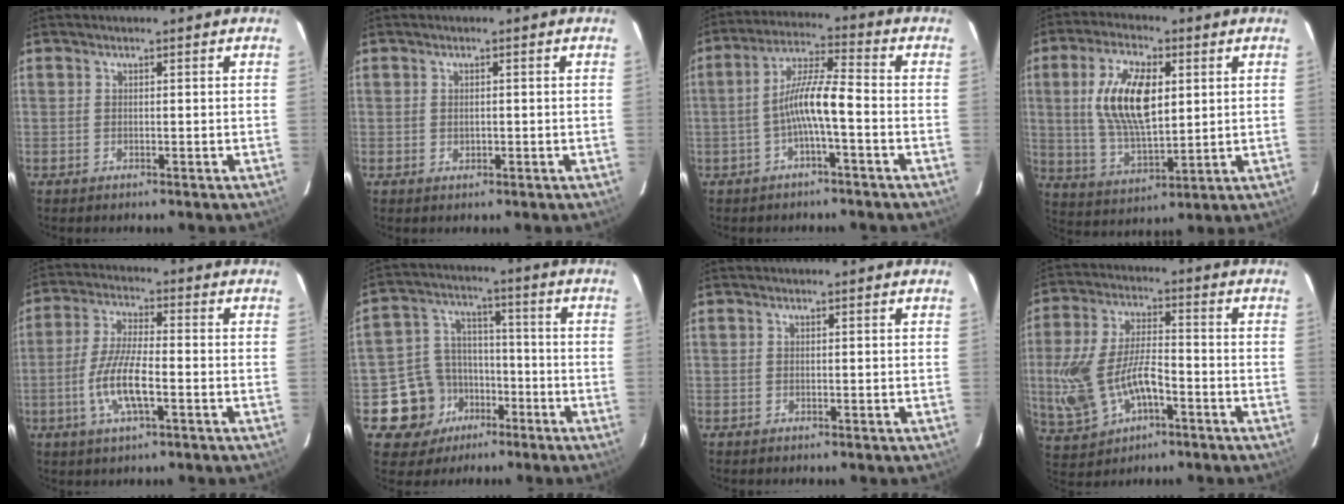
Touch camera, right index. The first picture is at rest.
{"total": 1.0, "force": [0.0, 0.9, 0.5], "torque": [-0.006, 0.000, 0.002]}
{"total": 7.6, "force": [-2.5, 0.6, 7.1], "torque": [-0.152, 0.016, -0.046]}
{"total": 14.4, "force": [3.0, 6.5, 12.4], "torque": [-0.240, 0.005, 0.064]}
{"total": 9.4, "force": [-3.1, 2.4, 8.5], "torque": [-0.175, -0.005, -0.059]}
{"total": 11.4, "force": [-5.9, 9.5, 2.4], "torque": [-0.072, 0.036, -0.084]}
{"total": 0.0}
{"total": 15.3, "force": [-4.3, 7.9, 12.3], "torque": [-0.272, -0.002, -0.063]}